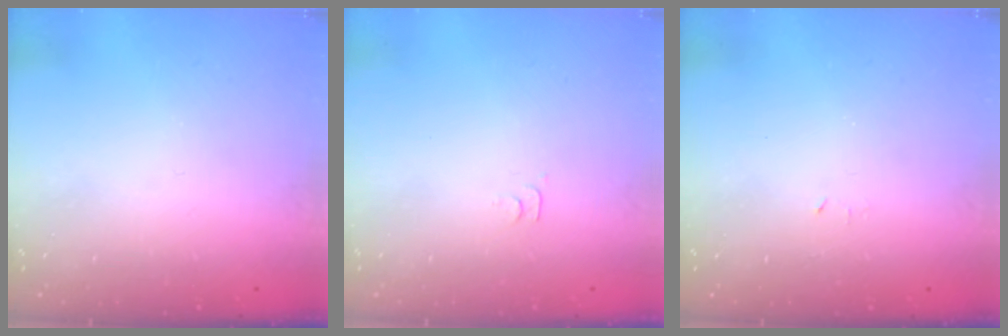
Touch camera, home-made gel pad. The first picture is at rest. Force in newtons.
{"total": 5.8, "press": 5.8, "slide": 0.7}
{"total": 2.9, "press": 2.9, "slide": 0.4}